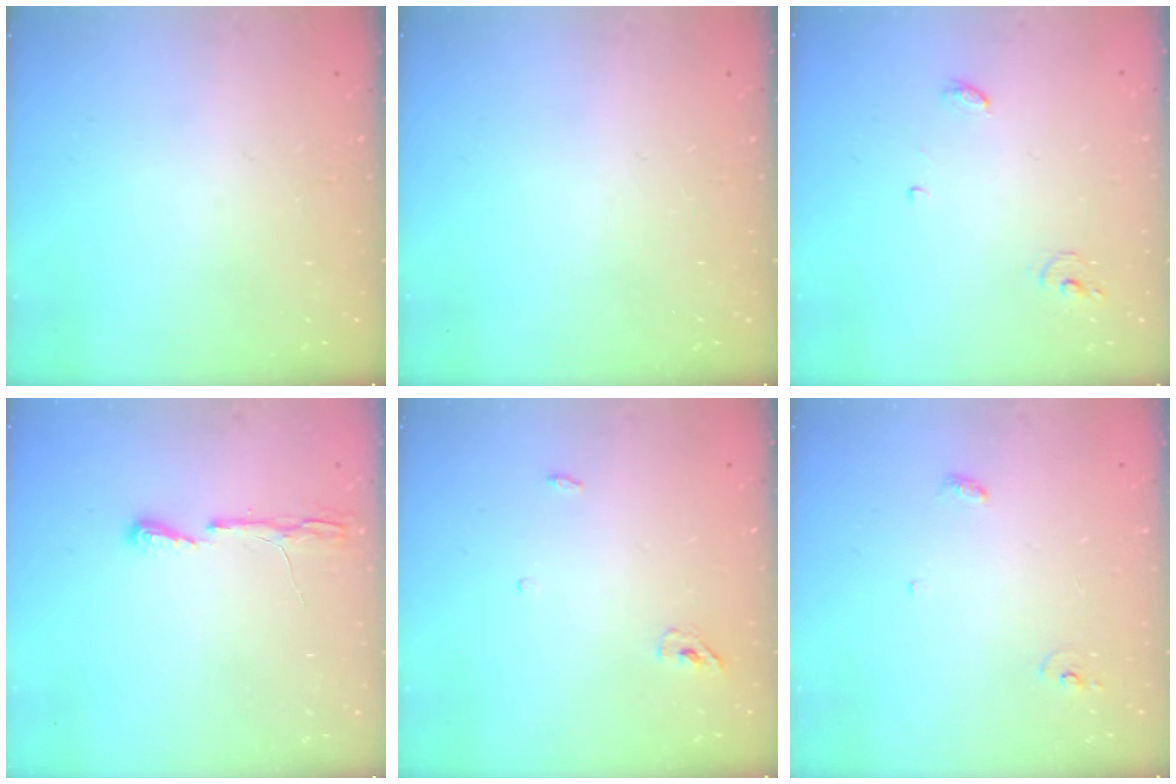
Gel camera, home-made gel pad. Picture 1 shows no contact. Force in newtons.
{"total": 0.0}
{"total": 4.2, "press": 4.2, "slide": 0.2}
{"total": 4.3, "press": 4.2, "slide": 0.6}
{"total": 3.7, "press": 3.5, "slide": 1.1}
{"total": 3.4, "press": 3.4, "slide": 0.2}